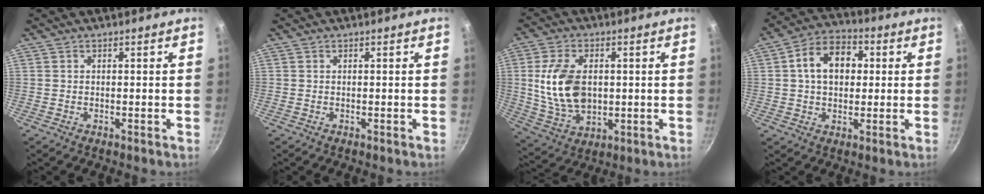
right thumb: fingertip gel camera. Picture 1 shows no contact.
{"total": 0.0}
{"total": 13.8, "force": [1.0, 8.8, 10.5], "torque": [-0.184, -0.010, 0.028]}
{"total": 11.4, "force": [1.9, 8.1, 7.8], "torque": [-0.092, 0.021, 0.016]}